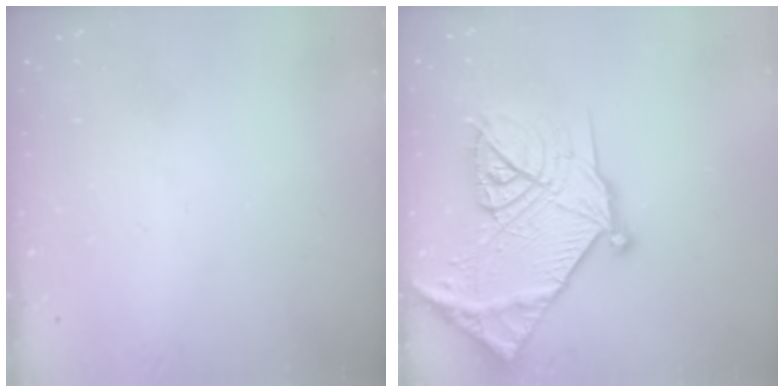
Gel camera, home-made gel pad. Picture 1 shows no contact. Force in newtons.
{"total": 30.3, "press": 30.1, "slide": 3.2}